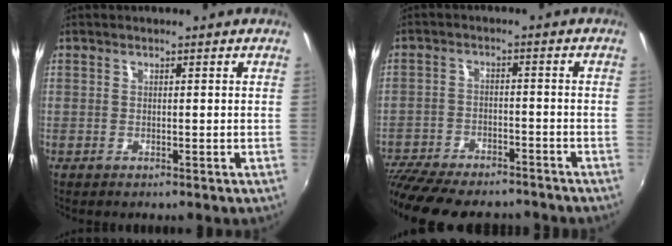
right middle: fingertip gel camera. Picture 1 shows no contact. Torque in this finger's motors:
{"motor_torque": [1.12, -1.02, 0.39, 0.21]}